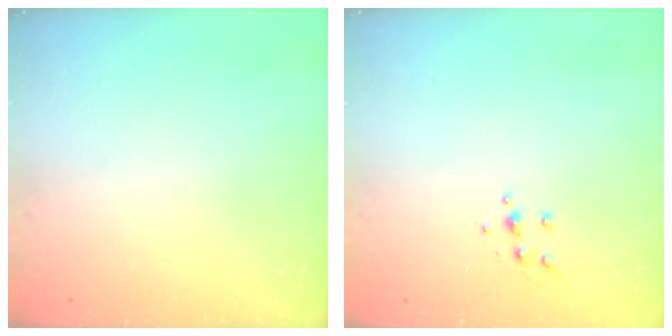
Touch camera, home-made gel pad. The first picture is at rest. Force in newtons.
{"total": 4.2, "press": 4.2, "slide": 0.4}